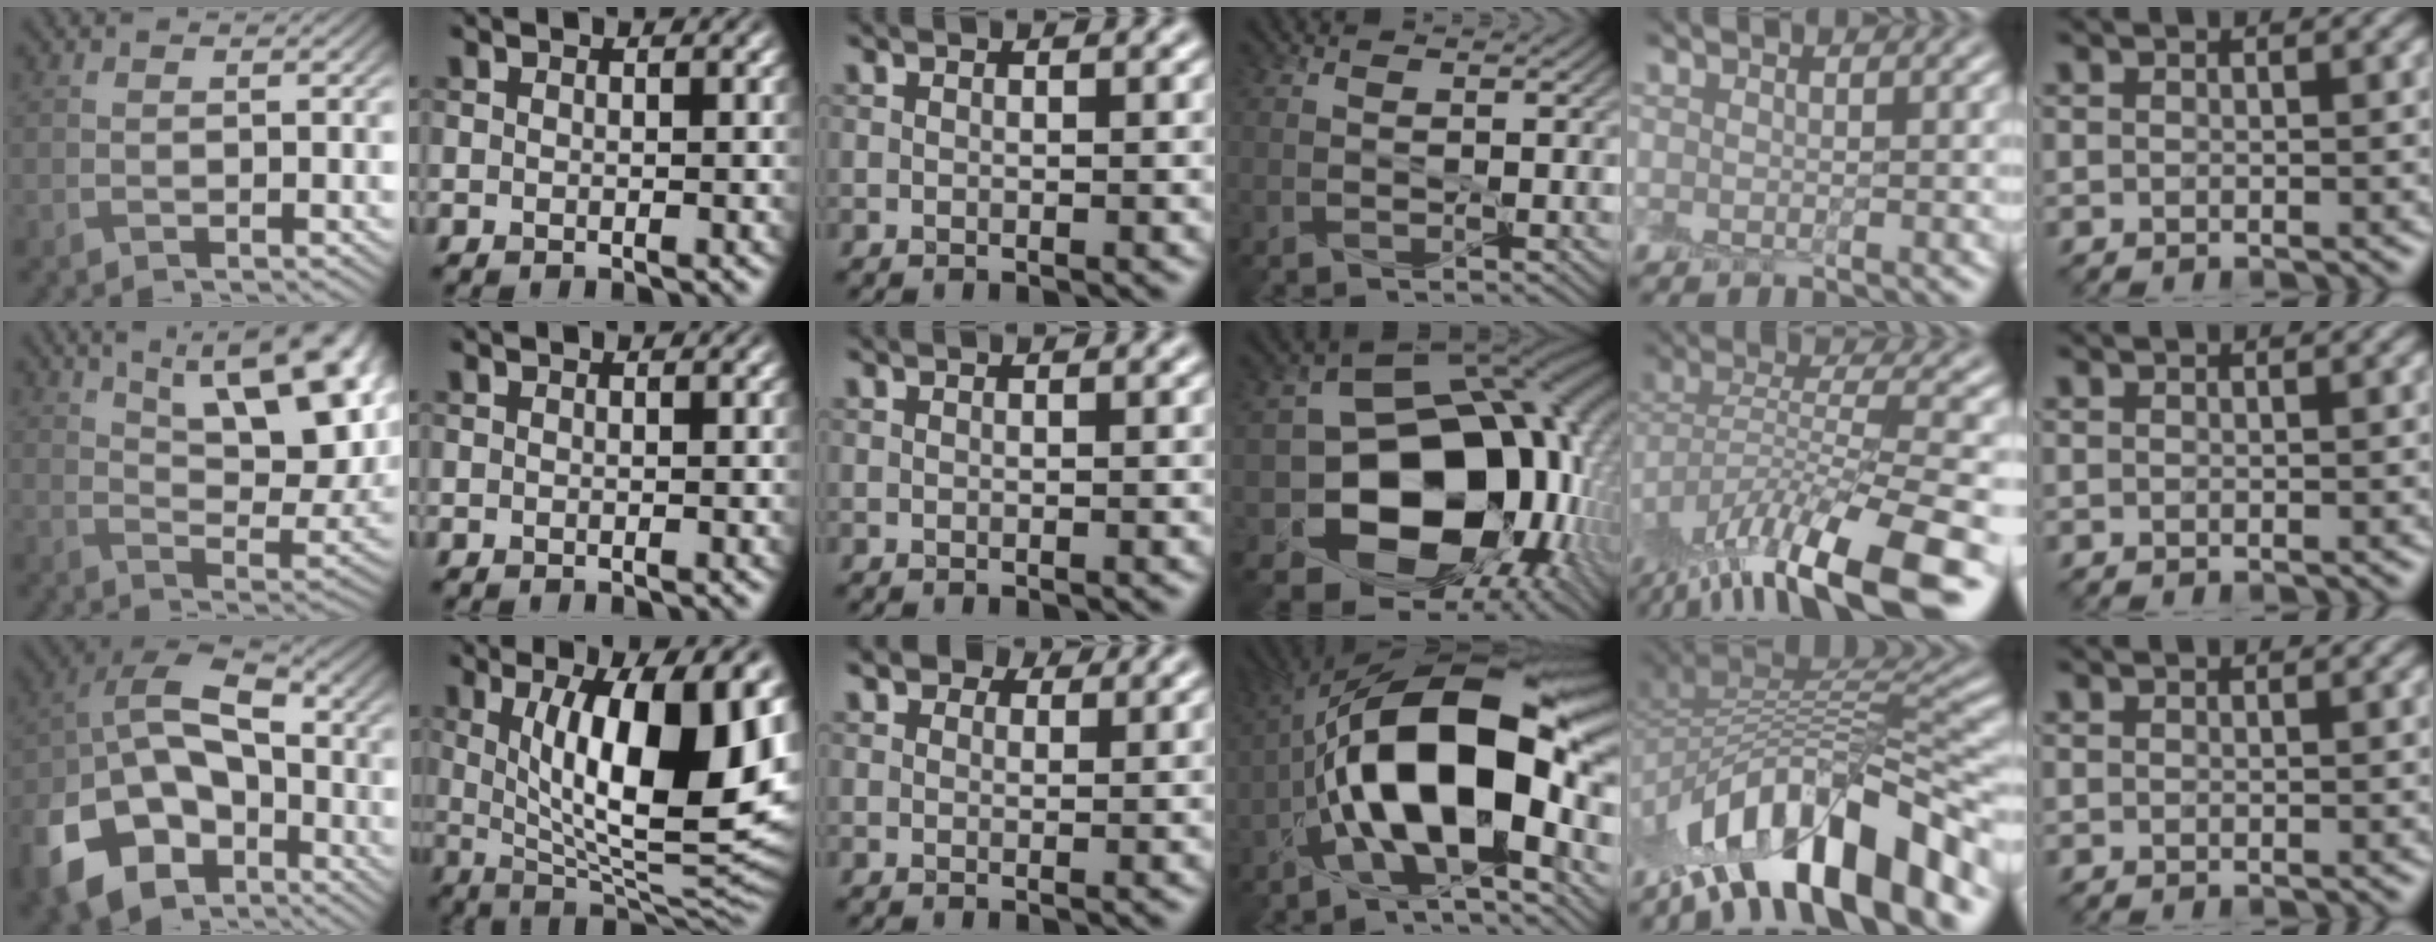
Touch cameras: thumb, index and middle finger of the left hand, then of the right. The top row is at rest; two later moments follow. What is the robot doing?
{"motion": "peel", "object": "plastic screen protector"}